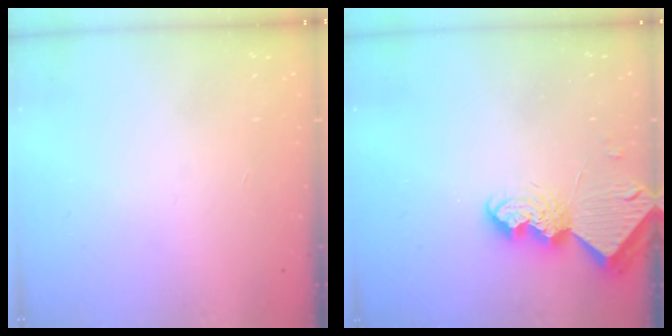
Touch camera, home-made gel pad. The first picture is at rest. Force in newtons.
{"total": 8.7, "press": 8.7, "slide": 0.7}